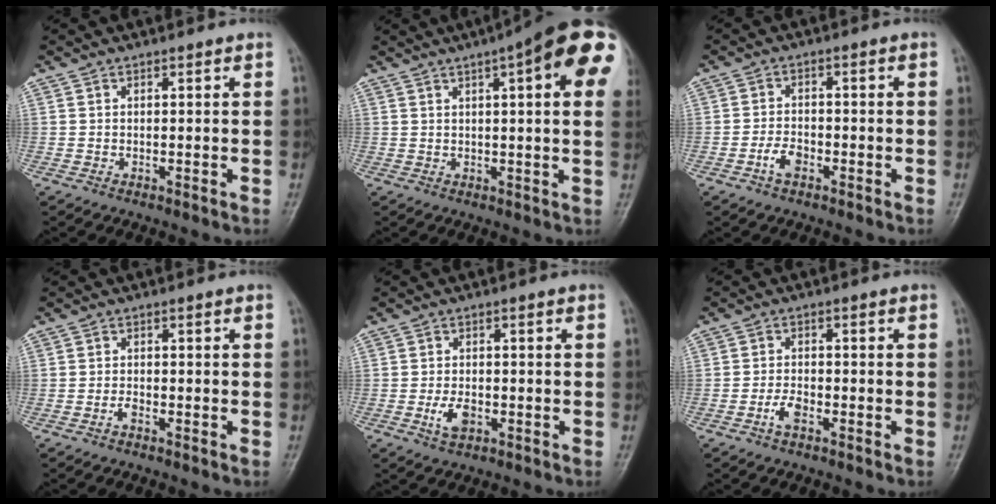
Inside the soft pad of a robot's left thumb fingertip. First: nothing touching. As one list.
[{"total": 18.3, "force": [7.1, 4.2, 16.3], "torque": [-0.215, 0.012, 0.088]}, {"total": 3.6, "force": [-2.0, 2.0, 2.3], "torque": [-0.042, 0.017, -0.039]}, {"total": 1.5, "force": [-1.0, 0.6, 0.9], "torque": [-0.019, 0.007, -0.021]}, {"total": 4.1, "force": [-1.5, 2.3, 3.0], "torque": [-0.056, 0.007, -0.025]}, {"total": 3.2, "force": [-1.8, 1.4, 2.2], "torque": [-0.045, 0.014, -0.037]}]